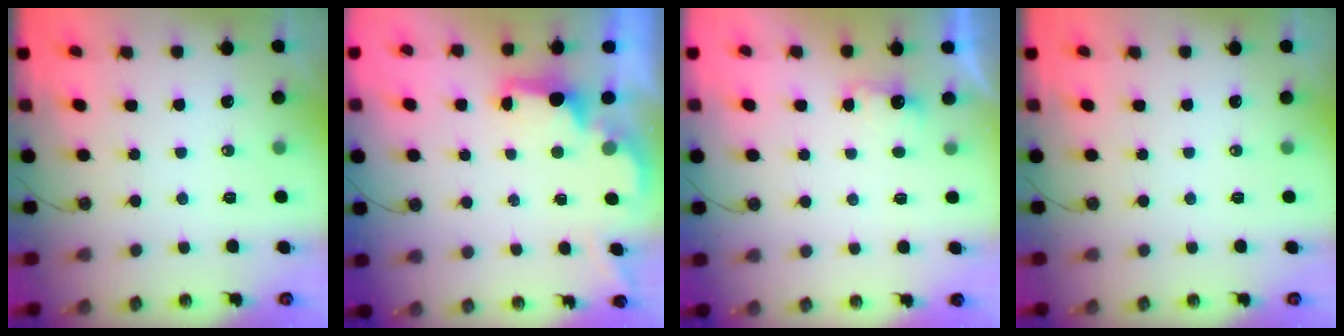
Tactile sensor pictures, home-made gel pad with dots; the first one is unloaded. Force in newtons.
{"total": 2.0, "press": 1.9, "slide": 0.8}
{"total": 2.4, "press": 2.3, "slide": 0.8}
{"total": 0.0}